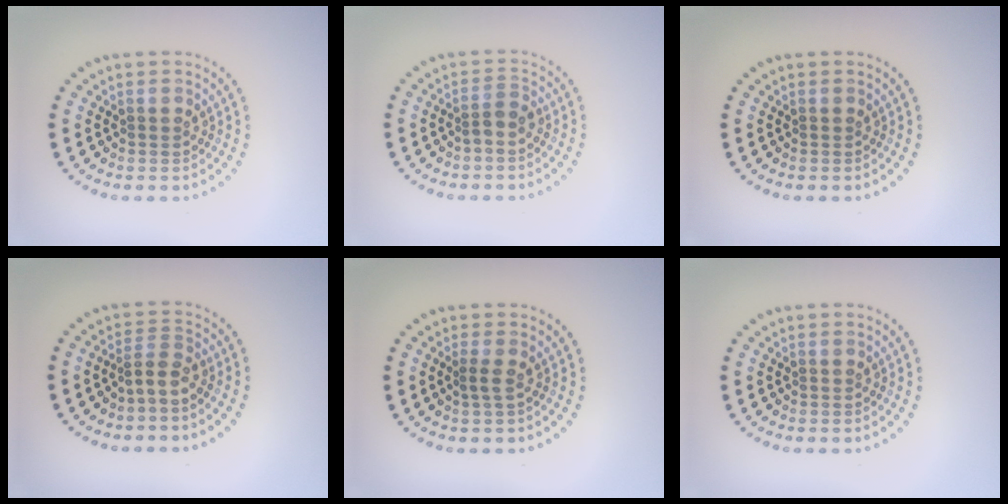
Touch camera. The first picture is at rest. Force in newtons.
{"total": 1.6, "press": 1.2, "slide": 1.0}
{"total": 0.0}
{"total": 1.9, "press": 1.2, "slide": 1.5}
{"total": 0.9, "press": 0.8, "slide": 0.5}
{"total": 0.0}